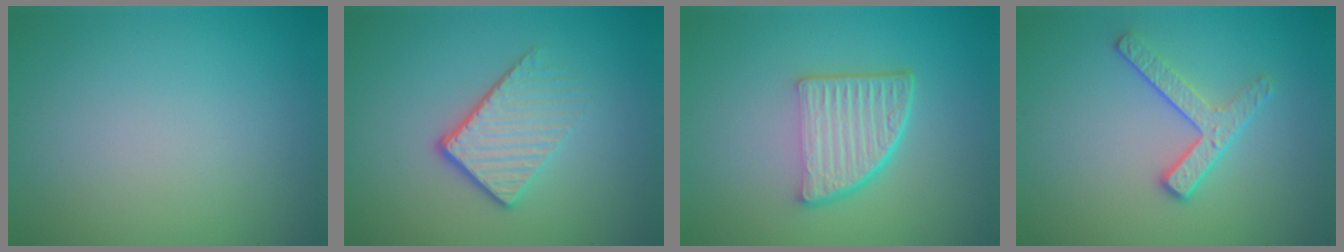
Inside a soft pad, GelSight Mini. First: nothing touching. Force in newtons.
{"total": 3.9, "press": 2.6, "slide": 2.9}
{"total": 5.6, "press": 3.8, "slide": 4.1}
{"total": 2.8, "press": 2.5, "slide": 1.3}